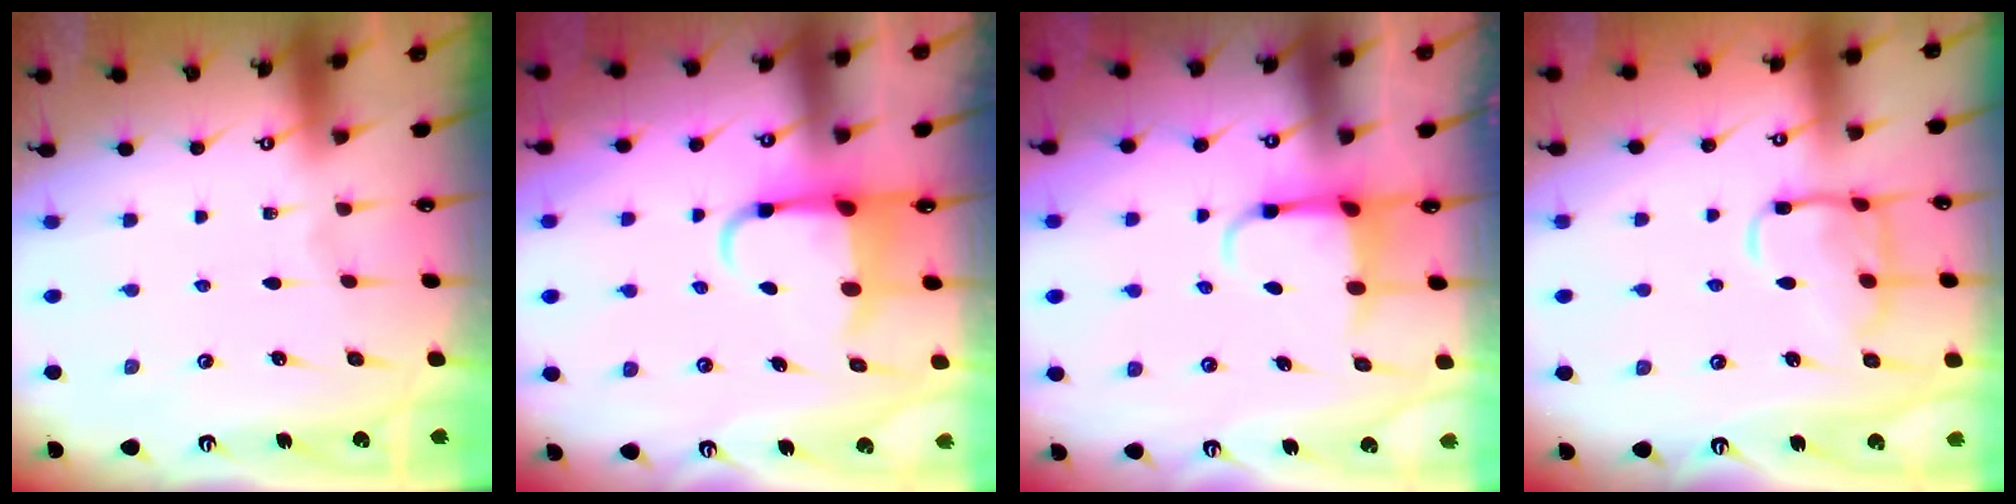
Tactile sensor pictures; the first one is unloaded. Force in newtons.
{"total": 5.1, "press": 5.0, "slide": 1.1}
{"total": 4.4, "press": 4.3, "slide": 0.9}
{"total": 12.2, "press": 12.2, "slide": 0.9}